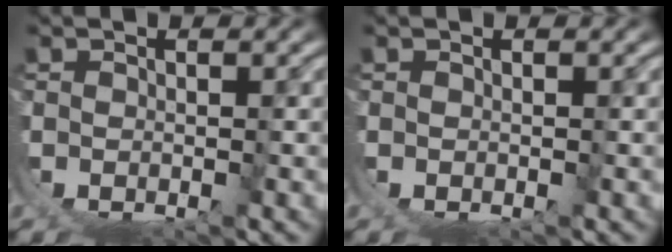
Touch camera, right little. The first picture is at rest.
{"total": 0.0}